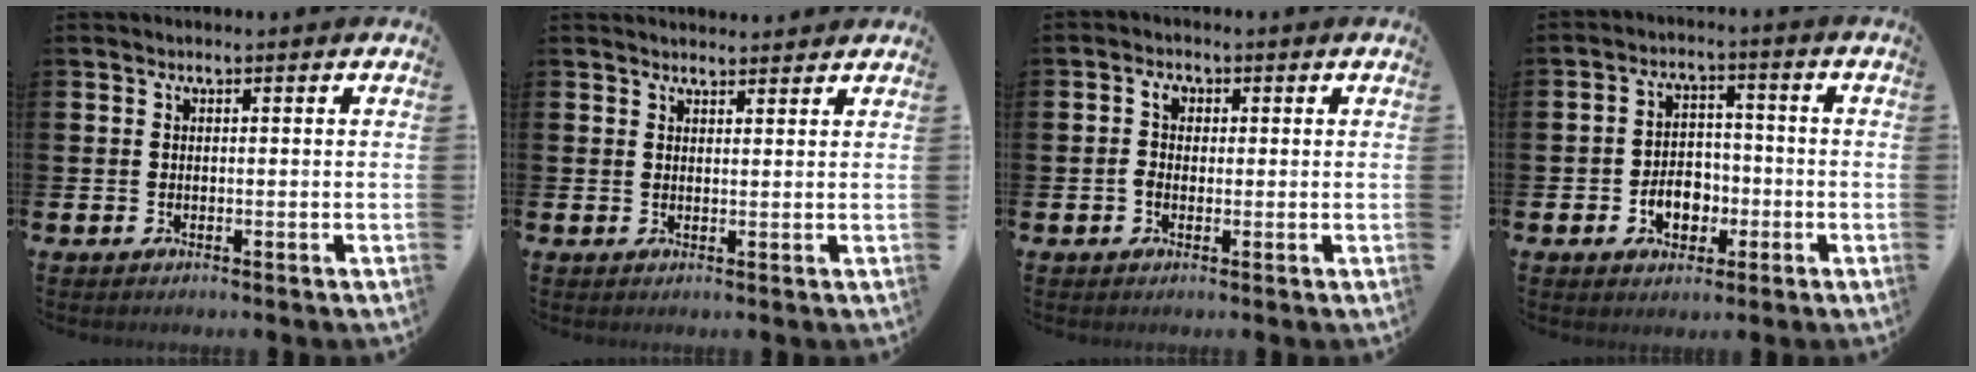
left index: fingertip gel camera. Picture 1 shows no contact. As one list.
[{"total": 1.9, "force": [1.8, 0.4, -0.2], "torque": [0.008, -0.010, 0.032]}, {"total": 2.3, "force": [0.2, 1.7, 1.5], "torque": [-0.010, 0.002, -0.003]}, {"total": 4.9, "force": [-1.7, 3.5, 2.9], "torque": [-0.035, 0.001, -0.039]}]